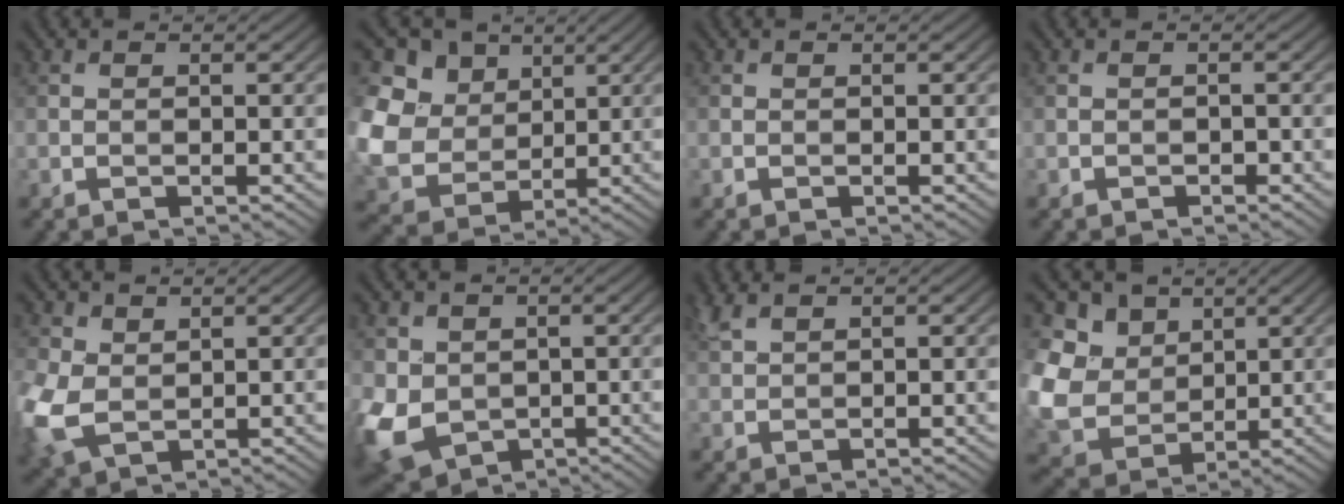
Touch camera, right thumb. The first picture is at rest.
{"total": 12.7, "force": [3.3, 10.4, 6.6], "torque": [-0.222, 0.021, 0.060]}
{"total": 0.0}
{"total": 0.7, "force": [-0.5, 0.4, 0.4], "torque": [-0.003, 0.000, -0.008]}
{"total": 7.2, "force": [0.8, 5.2, 4.9], "torque": [-0.162, -0.007, 0.015]}
{"total": 8.1, "force": [-0.7, 6.4, 4.9], "torque": [-0.150, -0.021, -0.017]}
{"total": 2.2, "force": [1.8, 0.4, 1.2], "torque": [-0.037, 0.011, 0.044]}
{"total": 11.5, "force": [3.0, 9.3, 6.0], "torque": [-0.198, 0.010, 0.053]}